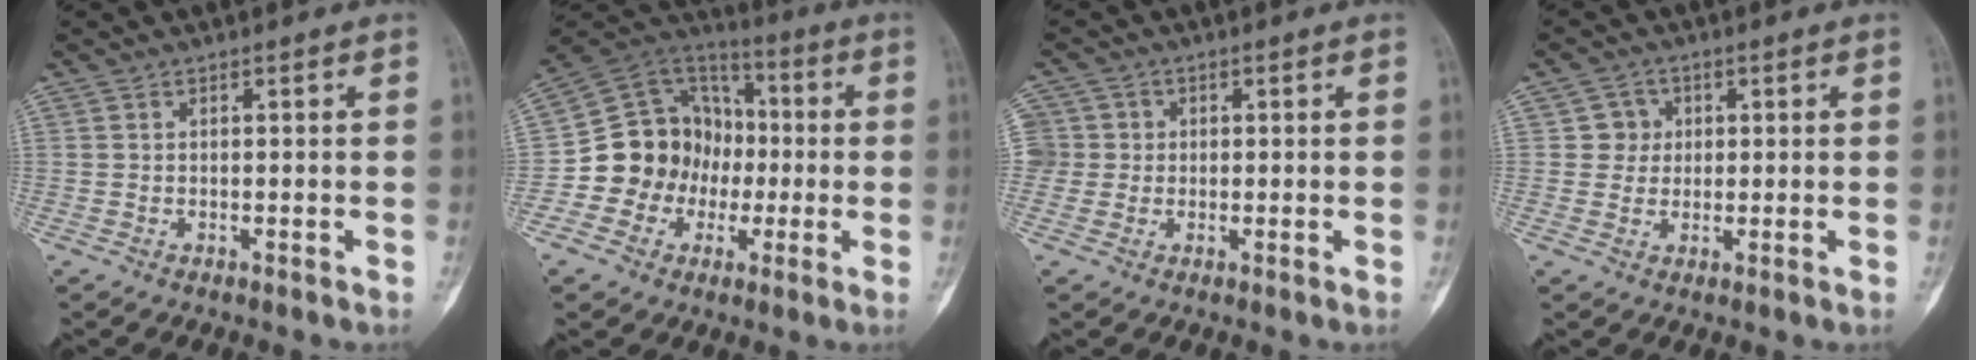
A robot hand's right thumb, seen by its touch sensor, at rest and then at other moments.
{"total": 15.9, "force": [-2.7, 14.5, 5.9], "torque": [-0.054, 0.067, -0.047]}
{"total": 5.1, "force": [0.4, 5.0, 0.4], "torque": [0.016, 0.013, 0.005]}
{"total": 3.7, "force": [0.7, 3.6, 0.5], "torque": [0.020, 0.004, 0.004]}